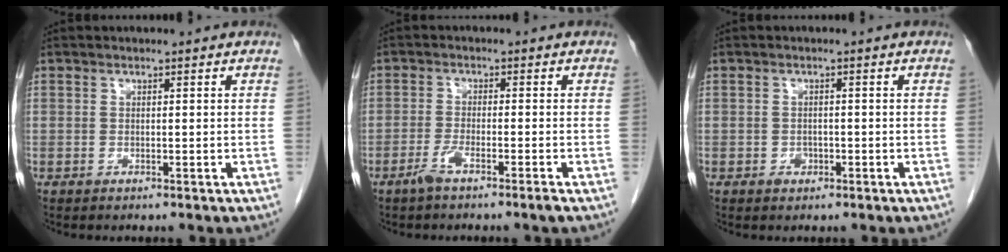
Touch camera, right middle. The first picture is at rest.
{"total": 3.2, "force": [-2.2, -0.4, 2.2], "torque": [-0.047, -0.005, -0.048]}
{"total": 1.4, "force": [-0.7, 1.1, 0.6], "torque": [-0.008, 0.004, -0.007]}